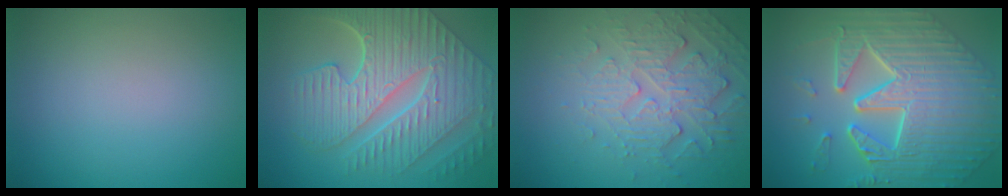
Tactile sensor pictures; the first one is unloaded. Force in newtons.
{"total": 10.3, "press": 7.2, "slide": 7.3}
{"total": 5.0, "press": 3.6, "slide": 3.5}
{"total": 10.6, "press": 7.3, "slide": 7.6}